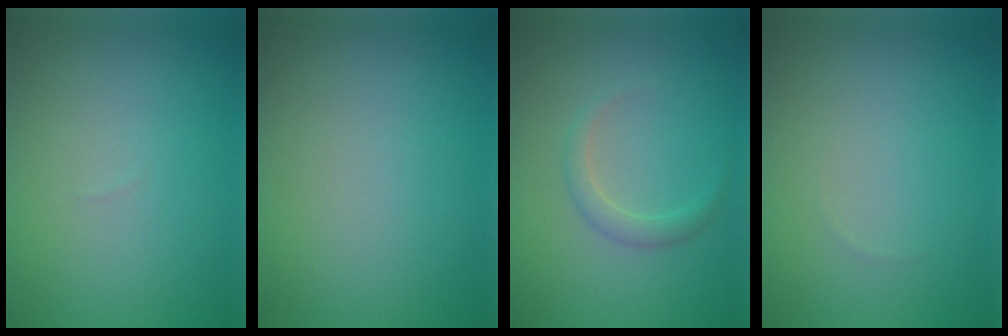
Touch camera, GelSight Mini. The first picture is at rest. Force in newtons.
{"total": 0.0}
{"total": 1.6, "press": 1.6, "slide": 0.1}
{"total": 0.0}